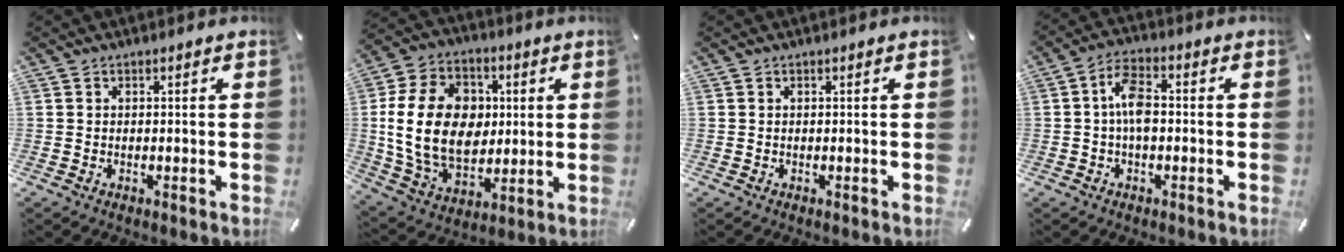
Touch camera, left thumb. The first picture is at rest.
{"total": 19.9, "force": [1.1, 15.3, 12.7], "torque": [-0.261, 0.005, 0.020]}
{"total": 0.0}
{"total": 6.9, "force": [-0.6, 3.5, 5.9], "torque": [-0.117, 0.012, -0.012]}